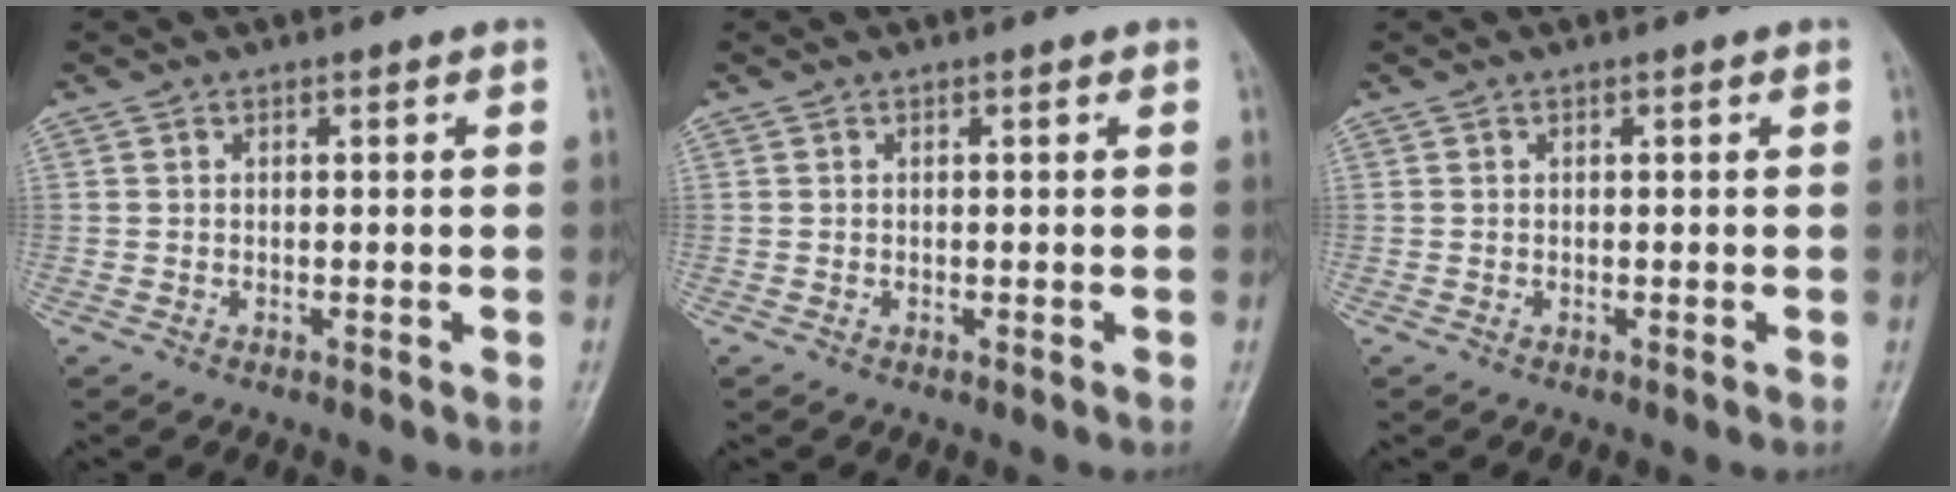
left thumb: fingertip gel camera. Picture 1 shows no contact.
{"total": 0.0}
{"total": 0.0}